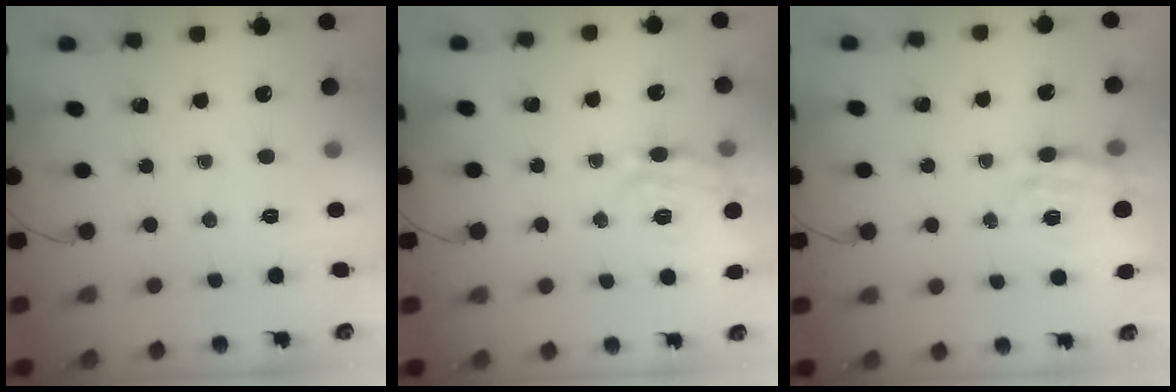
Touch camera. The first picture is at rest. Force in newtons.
{"total": 18.9, "press": 18.8, "slide": 2.2}
{"total": 17.9, "press": 17.8, "slide": 1.6}